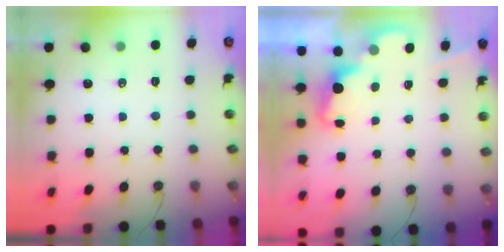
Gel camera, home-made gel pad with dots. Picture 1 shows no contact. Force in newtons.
{"total": 2.5, "press": 2.5, "slide": 0.5}